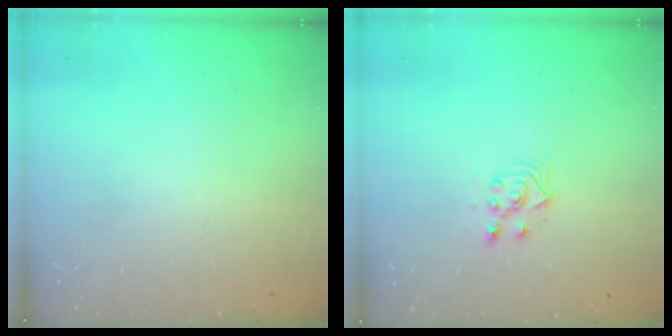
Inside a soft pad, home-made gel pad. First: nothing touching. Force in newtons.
{"total": 4.9, "press": 4.8, "slide": 1.0}